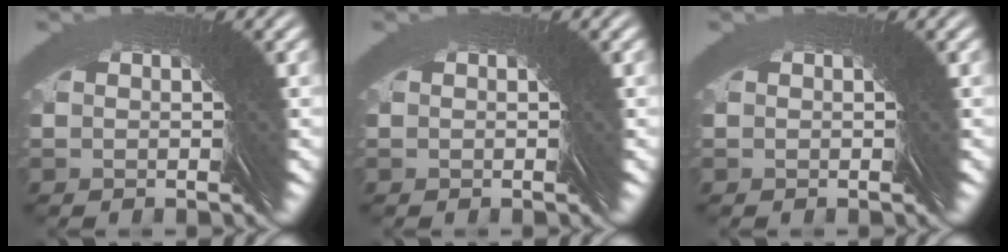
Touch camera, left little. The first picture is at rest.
{"total": 0.0}
{"total": 0.0}